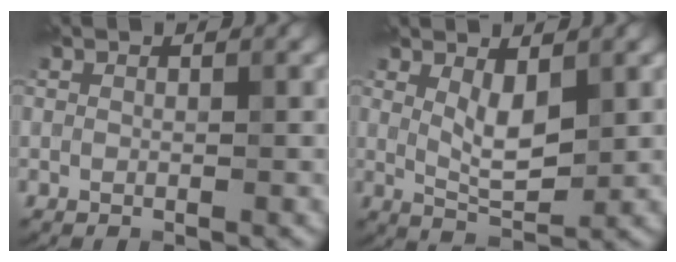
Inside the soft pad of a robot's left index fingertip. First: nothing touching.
{"total": 3.4, "force": [1.0, 1.3, 3.0], "torque": [-0.059, -0.007, 0.025]}